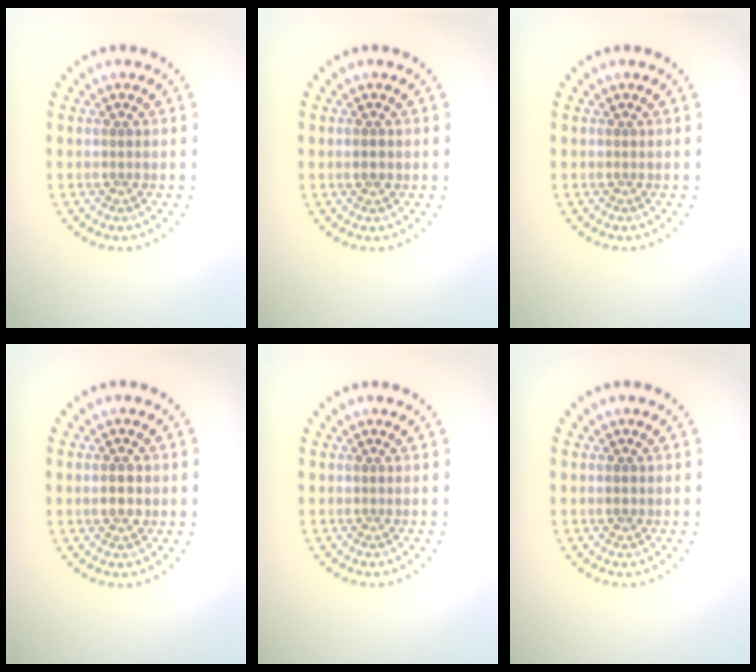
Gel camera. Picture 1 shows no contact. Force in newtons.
{"total": 1.1, "press": 1.1, "slide": 0.1}
{"total": 0.0}
{"total": 2.3, "press": 2.3, "slide": 0.1}
{"total": 0.0}
{"total": 0.9, "press": 0.9, "slide": 0.2}